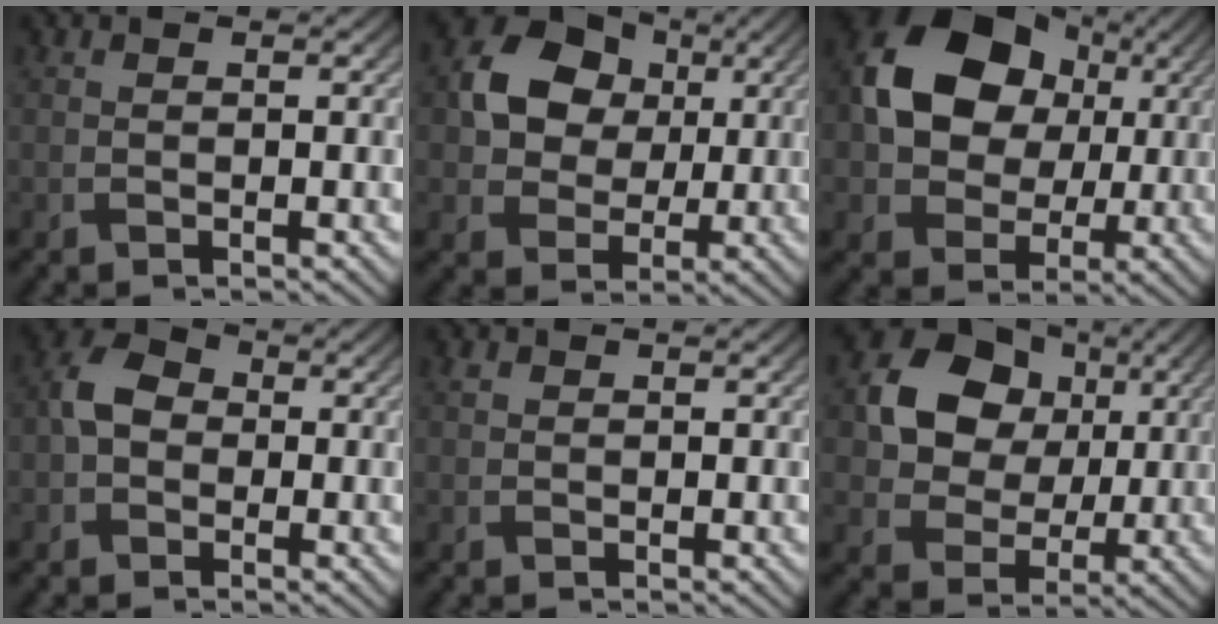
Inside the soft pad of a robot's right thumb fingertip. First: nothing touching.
{"total": 11.2, "force": [2.6, 9.1, 6.0], "torque": [-0.129, 0.020, 0.037]}
{"total": 14.9, "force": [2.7, 11.6, 9.1], "torque": [-0.182, 0.017, 0.034]}
{"total": 4.6, "force": [-0.5, 3.7, 2.6], "torque": [-0.057, 0.009, -0.018]}
{"total": 0.6, "force": [0.3, 0.4, 0.2], "torque": [-0.006, 0.001, 0.008]}
{"total": 12.4, "force": [3.2, 10.1, 6.5], "torque": [-0.140, 0.015, 0.050]}